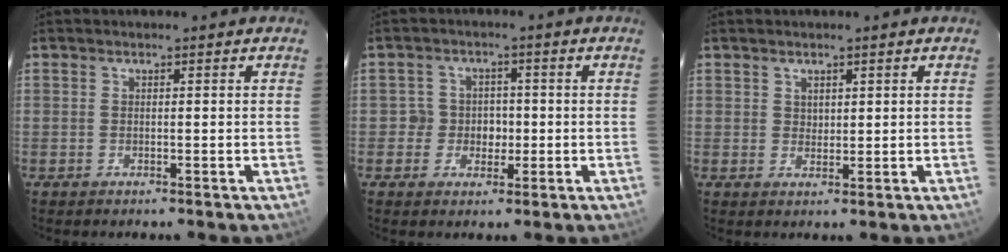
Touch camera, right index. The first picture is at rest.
{"total": 3.9, "force": [-0.8, 3.8, 0.4], "torque": [0.003, 0.019, -0.015]}
{"total": 1.8, "force": [1.2, 1.3, 0.5], "torque": [-0.001, 0.003, 0.022]}